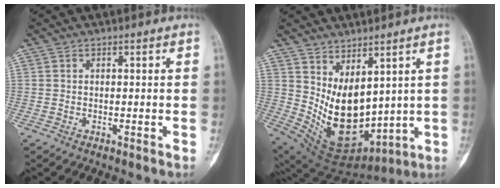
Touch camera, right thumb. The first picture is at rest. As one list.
[{"total": 14.7, "force": [2.7, 8.6, 11.6], "torque": [-0.165, -0.043, 0.087]}]